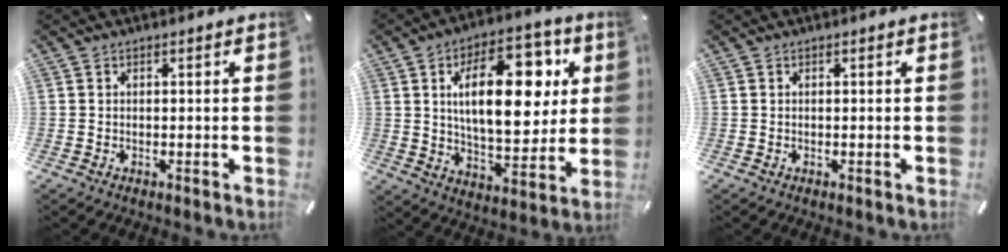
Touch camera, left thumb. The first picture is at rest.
{"total": 21.6, "force": [6.5, 11.2, 17.3], "torque": [-0.265, -0.008, 0.097]}
{"total": 0.0}